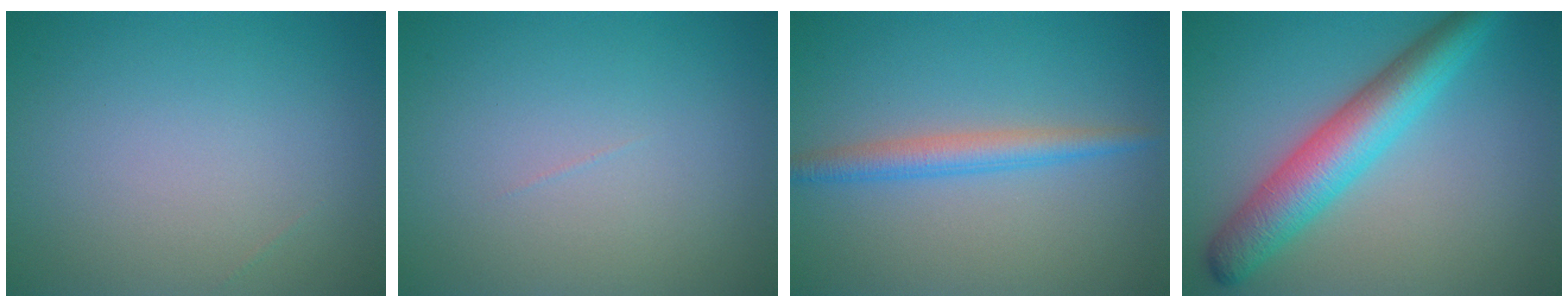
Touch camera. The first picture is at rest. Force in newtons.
{"total": 0.0}
{"total": 2.7, "press": 2.7, "slide": 0.0}
{"total": 6.6, "press": 6.6, "slide": 0.1}